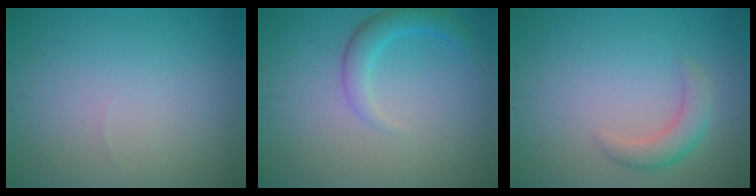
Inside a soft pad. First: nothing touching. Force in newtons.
{"total": 2.7, "press": 2.7, "slide": 0.1}
{"total": 2.7, "press": 2.6, "slide": 0.2}